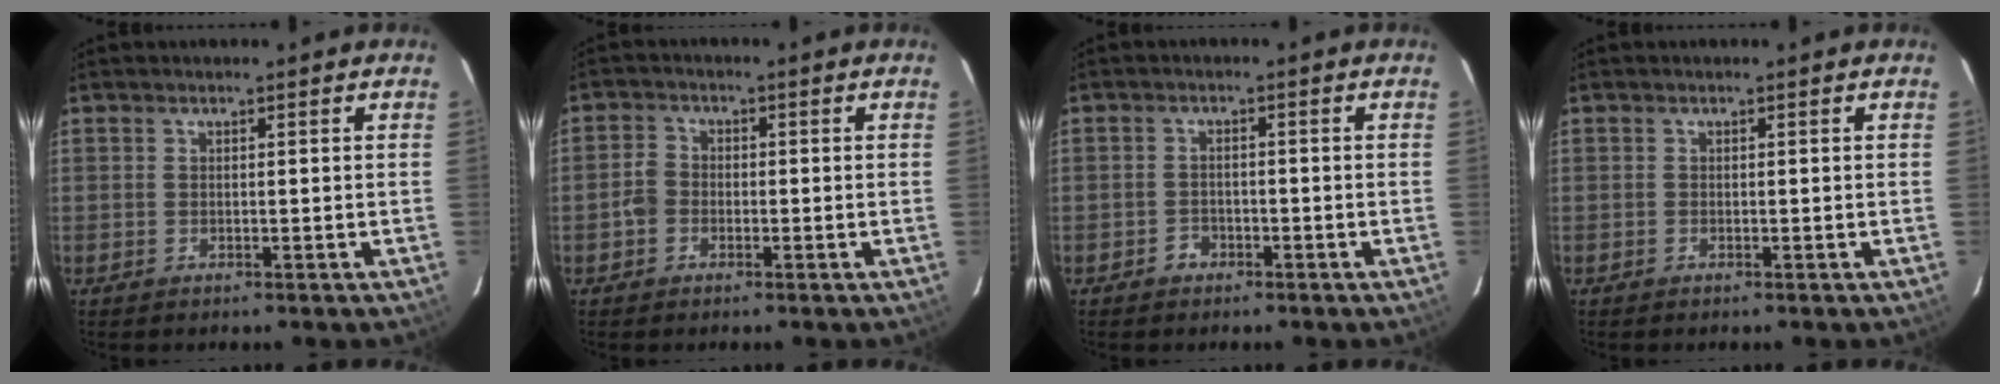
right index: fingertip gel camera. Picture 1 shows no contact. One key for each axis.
{"total": 3.1, "fx": -1.2, "fy": 2.6, "fz": 1.2, "tx": -0.027, "ty": 0.010, "tz": -0.025}
{"total": 2.2, "fx": -1.5, "fy": 1.6, "fz": 0.3, "tx": -0.007, "ty": 0.005, "tz": -0.024}
{"total": 0.0}